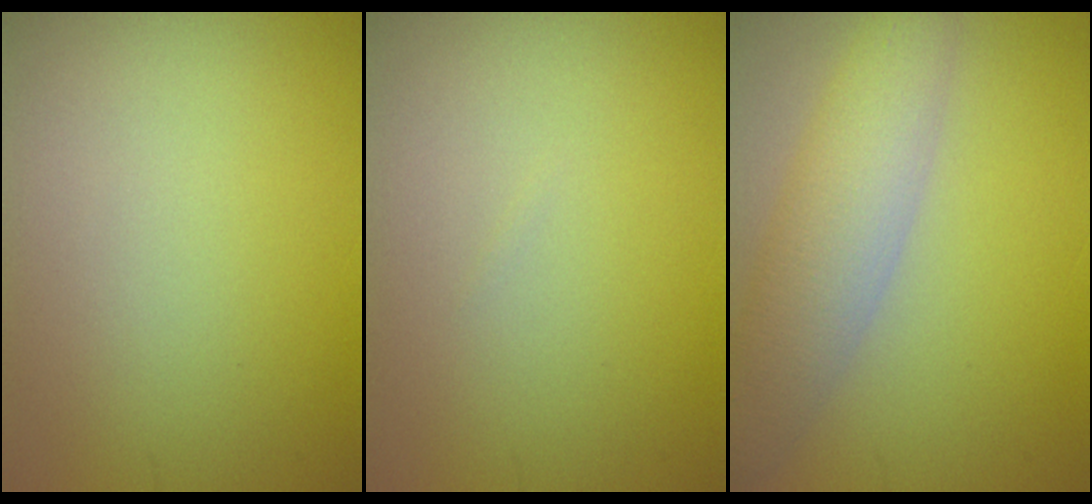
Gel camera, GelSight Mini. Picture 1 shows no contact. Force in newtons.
{"total": 0.0}
{"total": 5.4, "press": 5.4, "slide": 0.4}